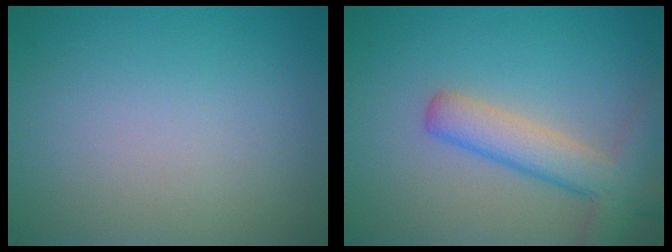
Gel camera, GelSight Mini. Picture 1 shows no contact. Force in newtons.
{"total": 4.8, "press": 4.8, "slide": 0.3}